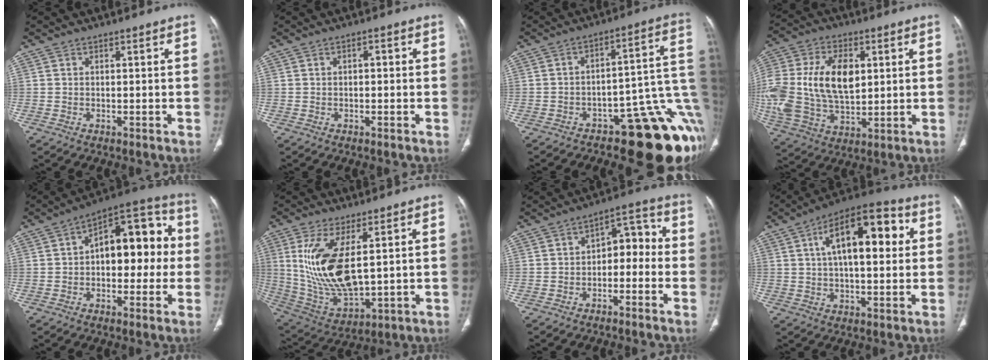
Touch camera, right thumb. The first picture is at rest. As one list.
[{"total": 1.2, "force": [0.1, 0.7, 1.0], "torque": [-0.013, 0.003, -0.002]}, {"total": 19.5, "force": [-8.2, 7.5, 16.0], "torque": [-0.095, 0.081, -0.104]}, {"total": 23.1, "force": [3.0, 14.2, 17.9], "torque": [-0.394, -0.003, 0.062]}, {"total": 16.7, "force": [0.9, 9.4, 13.7], "torque": [-0.144, 0.048, 0.004]}, {"total": 16.5, "force": [3.6, 6.9, 14.6], "torque": [-0.294, -0.025, 0.091]}, {"total": 7.7, "force": [-1.8, 5.0, 5.6], "torque": [-0.047, 0.047, -0.037]}, {"total": 17.3, "force": [4.3, 7.7, 14.9], "torque": [-0.209, 0.020, 0.059]}]